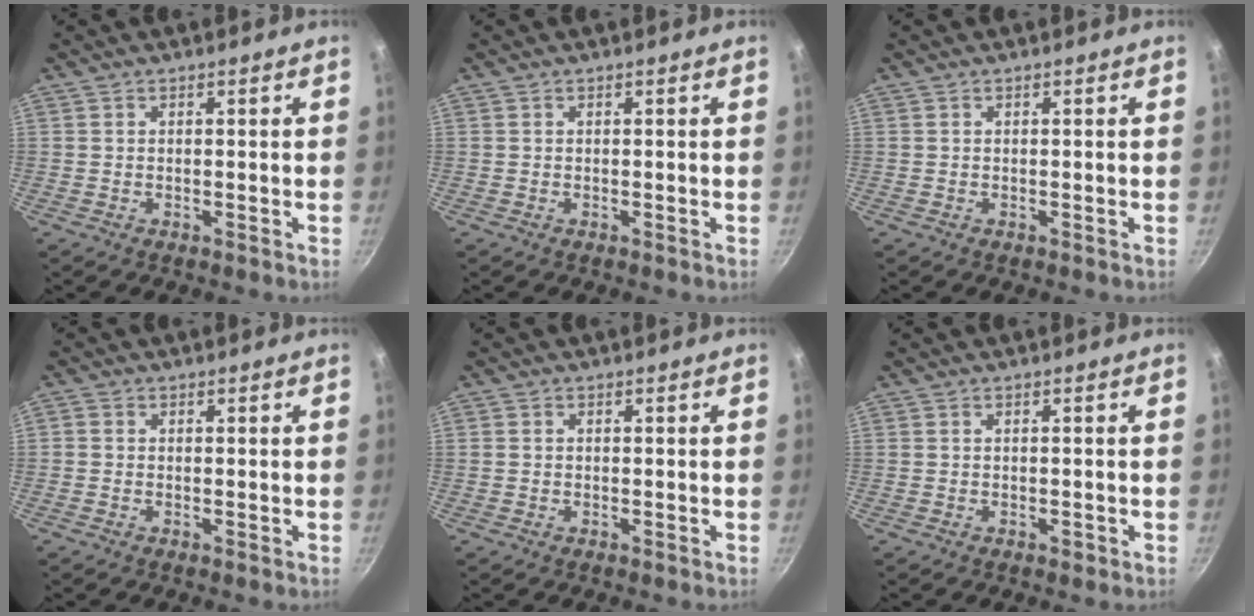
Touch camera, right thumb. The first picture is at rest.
{"total": 0.0}
{"total": 0.0}
{"total": 1.3, "force": [-0.8, 0.8, 0.6], "torque": [-0.016, 0.005, -0.022]}
{"total": 0.8, "force": [-0.1, 0.7, 0.3], "torque": [-0.006, 0.002, -0.003]}
{"total": 0.8, "force": [-0.4, 0.5, 0.5], "torque": [-0.009, 0.003, -0.003]}